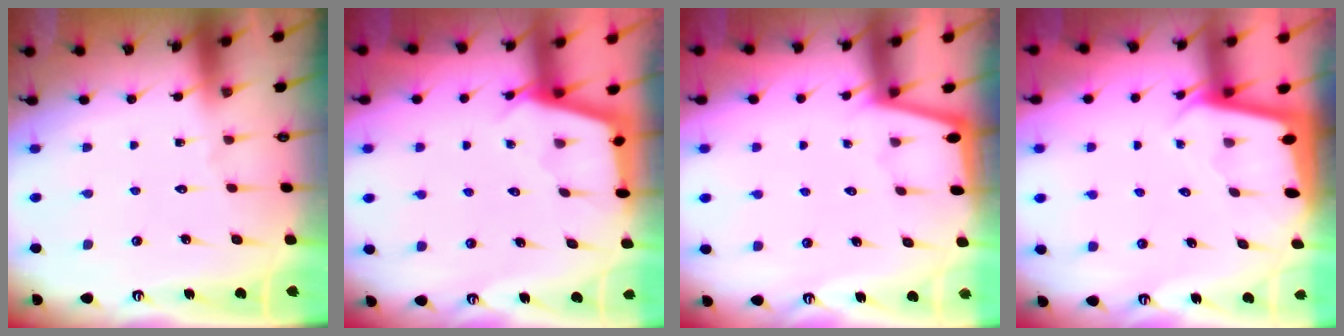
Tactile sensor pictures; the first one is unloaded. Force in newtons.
{"total": 2.8, "press": 2.7, "slide": 0.3}
{"total": 1.4, "press": 1.4, "slide": 0.2}
{"total": 1.8, "press": 1.8, "slide": 0.1}